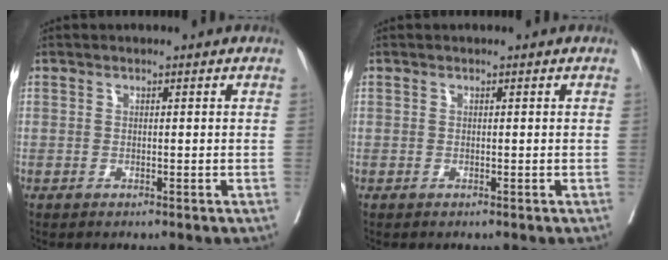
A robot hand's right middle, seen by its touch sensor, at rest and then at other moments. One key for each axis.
{"total": 0.0}